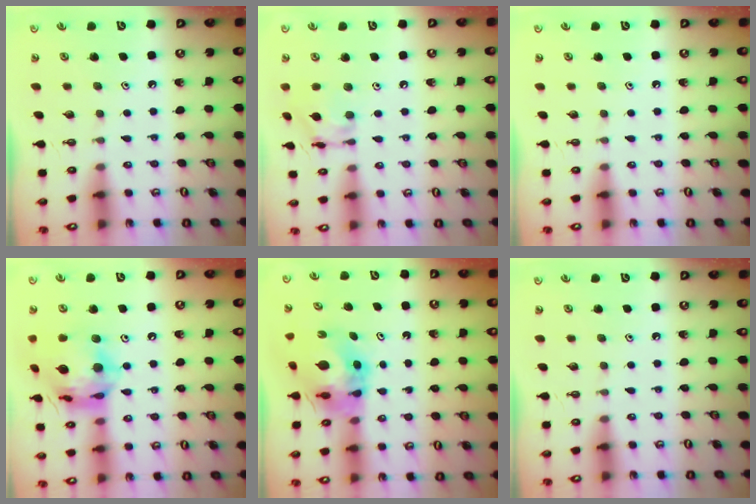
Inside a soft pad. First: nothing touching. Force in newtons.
{"total": 11.6, "press": 11.6, "slide": 0.9}
{"total": 0.0}
{"total": 18.8, "press": 18.7, "slide": 1.6}
{"total": 8.9, "press": 8.8, "slide": 1.0}
{"total": 0.0}